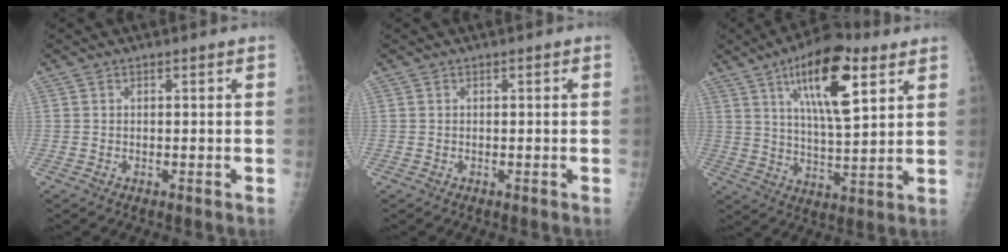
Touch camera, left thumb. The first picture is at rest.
{"total": 0.0}
{"total": 16.2, "force": [7.8, 5.4, 13.1], "torque": [-0.189, -0.032, 0.128]}